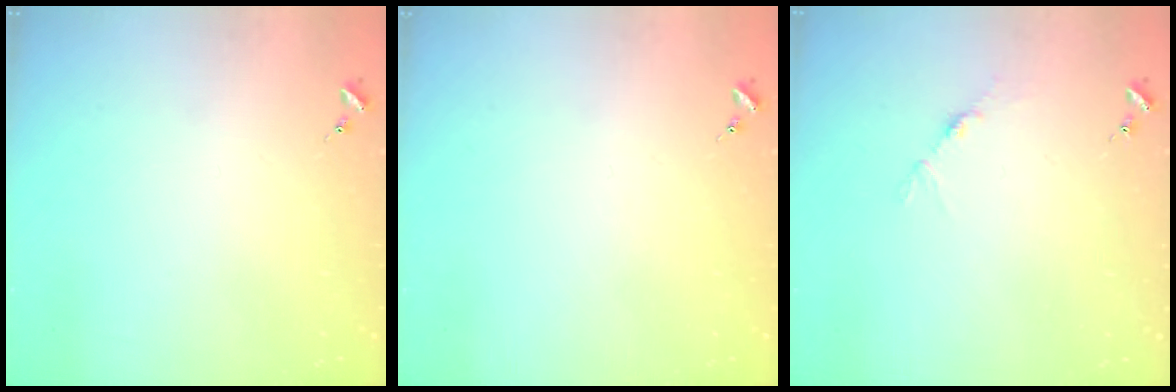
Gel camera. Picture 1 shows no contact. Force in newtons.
{"total": 0.0}
{"total": 4.0, "press": 3.9, "slide": 0.5}